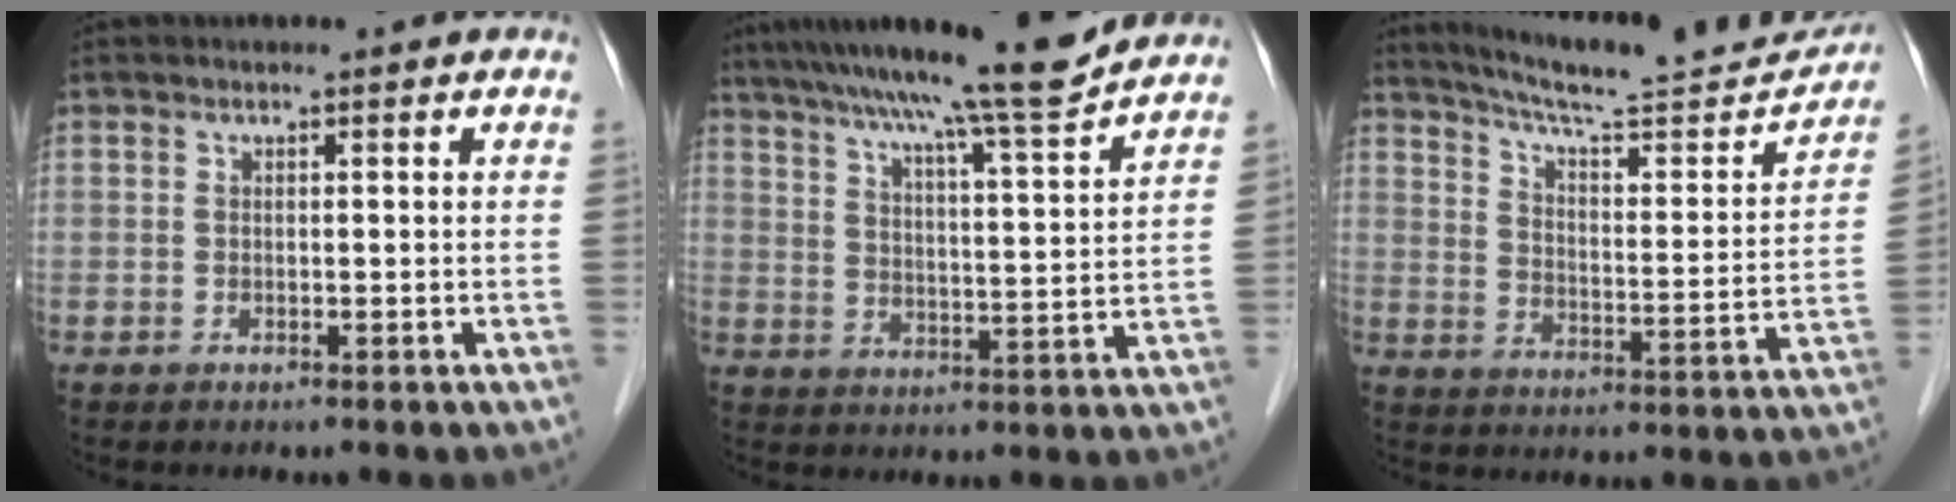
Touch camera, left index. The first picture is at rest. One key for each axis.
{"total": 15.2, "fx": 13.1, "fy": -0.6, "fz": 7.7, "tx": -0.123, "ty": 0.004, "tz": 0.192}
{"total": 21.0, "fx": 19.6, "fy": 1.8, "fz": 7.4, "tx": -0.110, "ty": -0.037, "tz": 0.269}